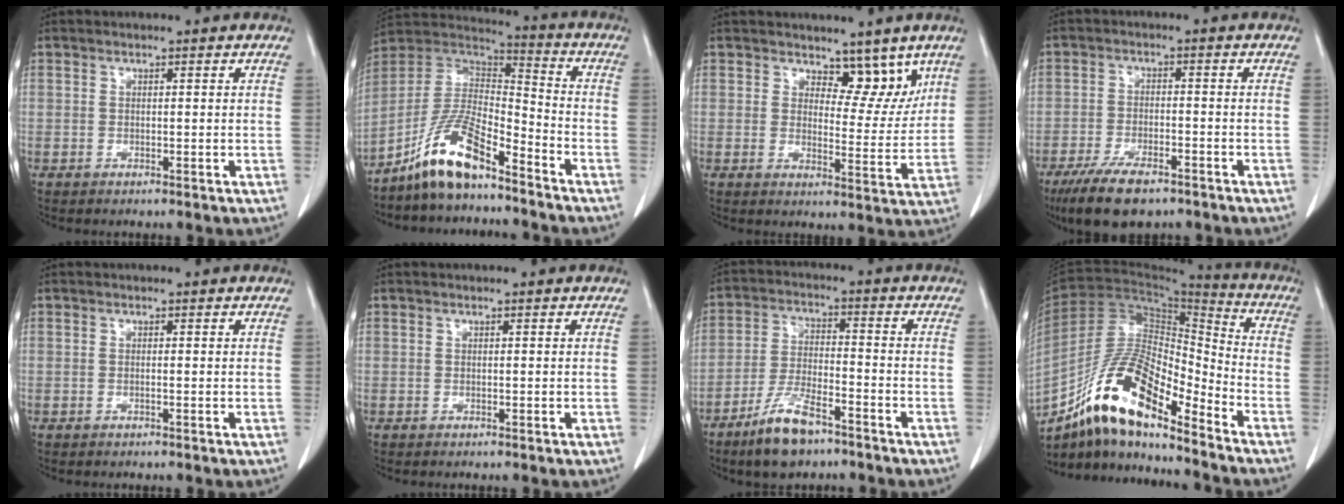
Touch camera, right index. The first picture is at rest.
{"total": 12.2, "force": [-8.8, 2.7, 8.1], "torque": [-0.172, 0.015, -0.167]}
{"total": 6.0, "force": [4.4, 3.0, 2.9], "torque": [-0.015, -0.011, 0.065]}
{"total": 9.1, "force": [-6.5, 3.1, 5.5], "torque": [-0.100, -0.013, -0.112]}
{"total": 0.0}
{"total": 0.0}
{"total": 9.1, "force": [-6.5, 2.4, 5.9], "torque": [-0.124, -0.013, -0.121]}
{"total": 16.6, "force": [-11.4, 4.0, 11.4], "torque": [-0.211, 0.015, -0.203]}